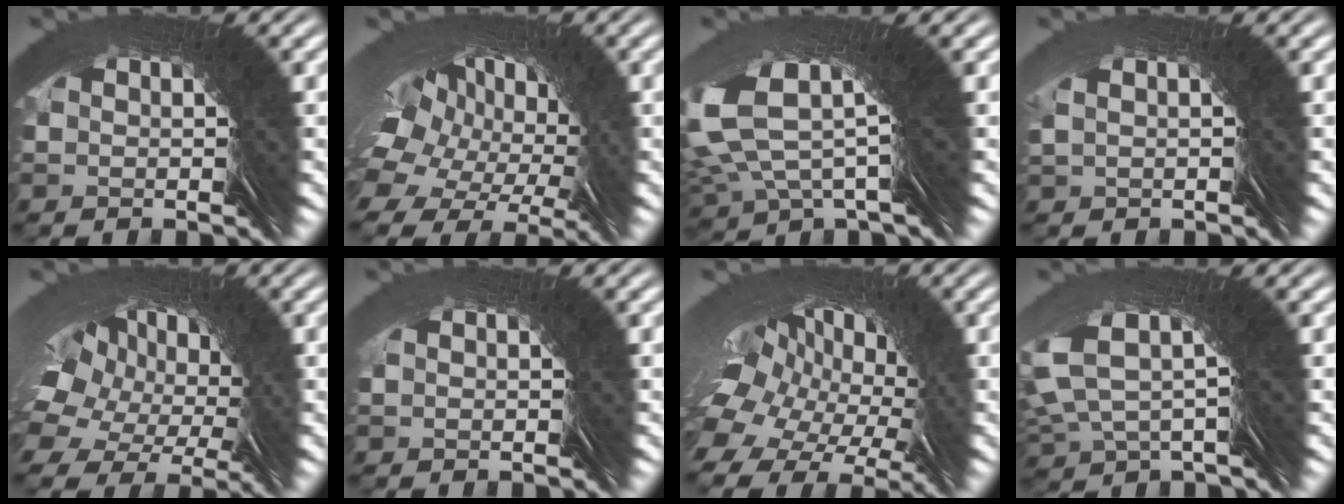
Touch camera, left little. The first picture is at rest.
{"total": 6.7, "force": [2.0, 5.1, 3.8], "torque": [-0.044, 0.006, 0.018]}
{"total": 3.3, "force": [1.7, 0.5, 2.7], "torque": [-0.074, 0.025, 0.020]}
{"total": 1.6, "force": [0.9, -1.2, -0.5], "torque": [0.010, 0.012, 0.011]}
{"total": 5.9, "force": [2.3, 4.4, 3.3], "torque": [-0.040, 0.018, 0.019]}
{"total": 0.6, "force": [0.2, -0.2, -0.6], "torque": [0.009, 0.001, 0.002]}
{"total": 7.7, "force": [2.1, 6.1, 4.3], "torque": [-0.049, 0.010, 0.016]}
{"total": 3.1, "force": [2.7, 0.3, 1.5], "torque": [-0.039, 0.028, 0.031]}